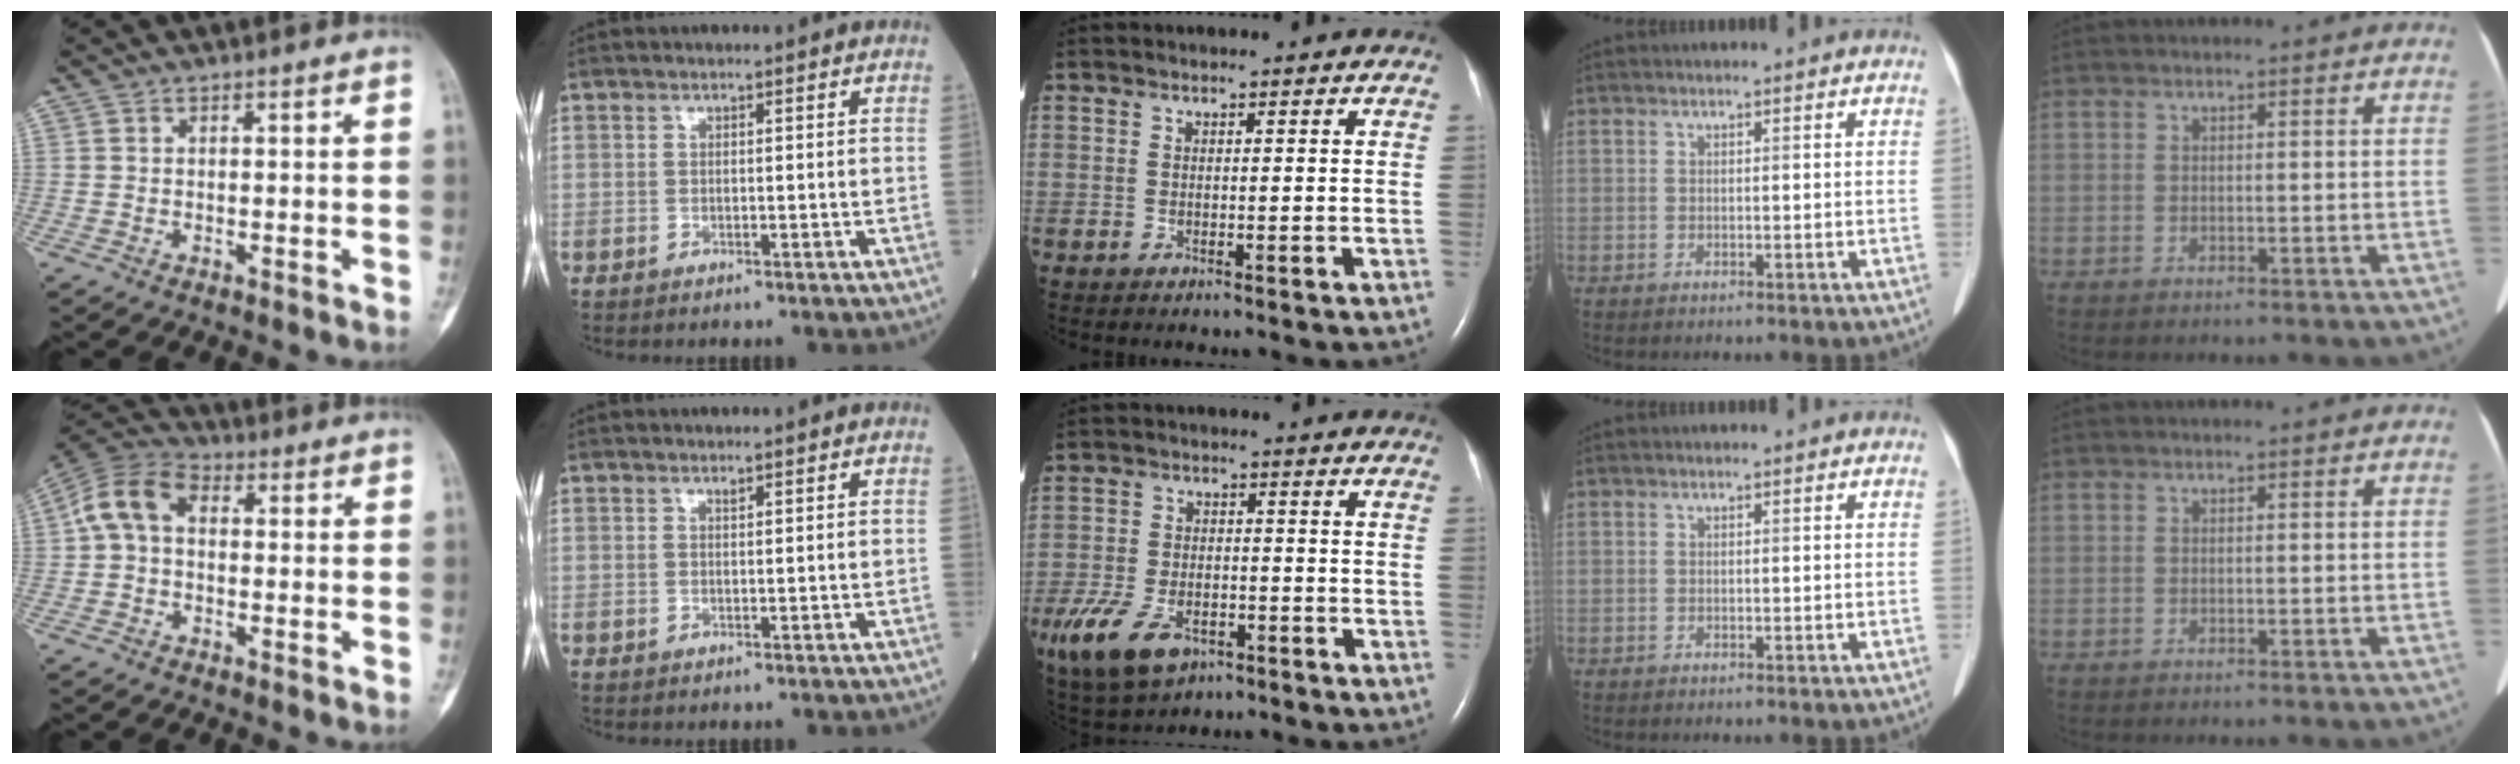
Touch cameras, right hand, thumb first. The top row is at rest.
{"thumb": {"total": 8.7, "force": [0.7, 6.1, 6.2], "torque": [-0.113, 0.030, 0.002]}, "index": {"total": 0.5, "force": [0.5, -0.2, 0.2], "torque": [-0.009, -0.004, 0.008]}, "middle": {"total": 13.1, "force": [-7.2, 7.4, 8.1], "torque": [-0.192, -0.010, -0.119]}}